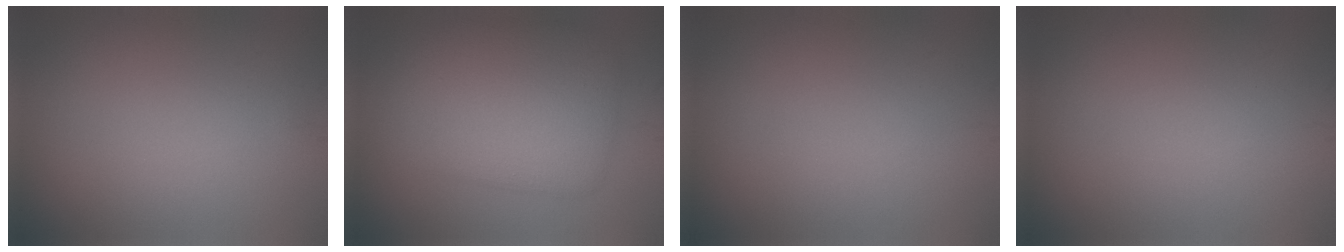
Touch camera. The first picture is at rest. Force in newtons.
{"total": 7.2, "press": 7.2, "slide": 0.2}
{"total": 0.0}
{"total": 0.0}